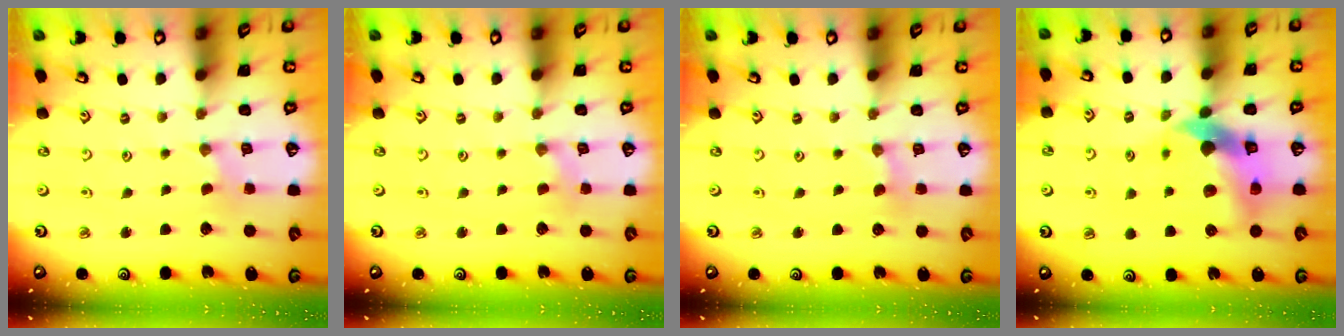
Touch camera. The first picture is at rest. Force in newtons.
{"total": 0.5, "press": 0.5, "slide": 0.1}
{"total": 1.7, "press": 1.7, "slide": 0.3}
{"total": 12.0, "press": 11.8, "slide": 1.7}